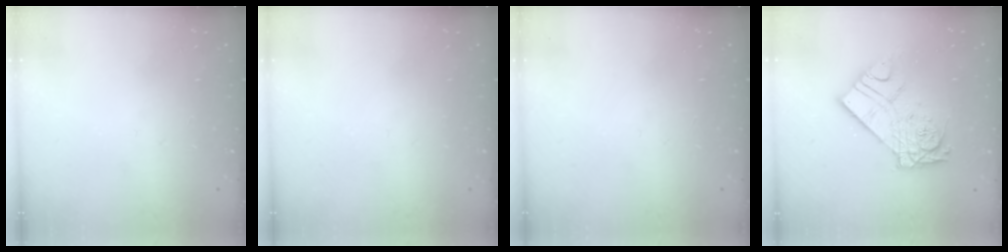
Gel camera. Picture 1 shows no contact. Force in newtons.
{"total": 0.0}
{"total": 0.0}
{"total": 14.8, "press": 14.7, "slide": 1.6}